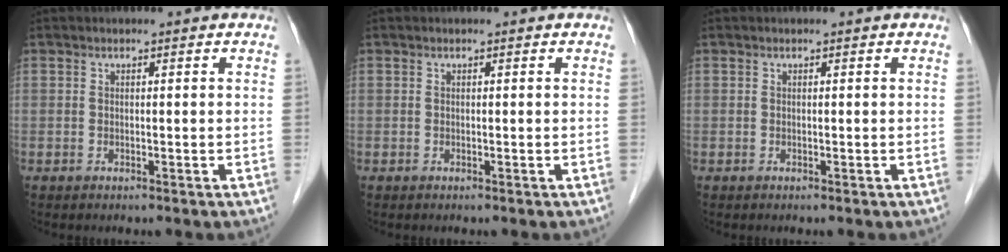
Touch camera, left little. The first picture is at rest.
{"total": 0.0}
{"total": 0.0}